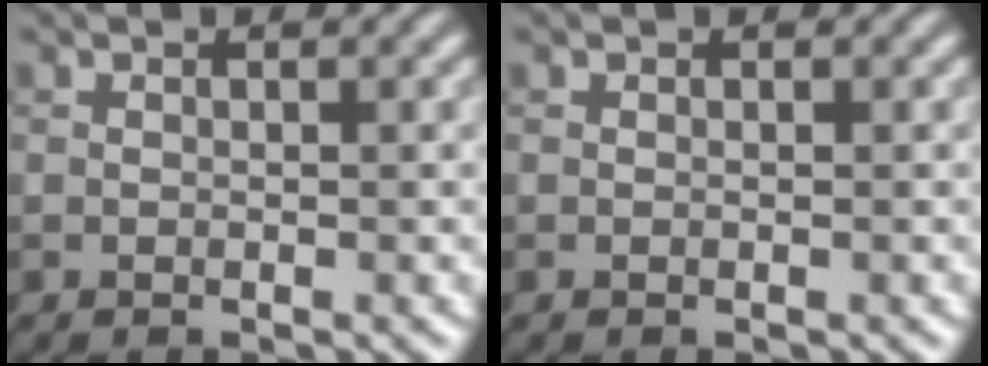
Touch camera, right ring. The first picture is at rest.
{"total": 0.0}